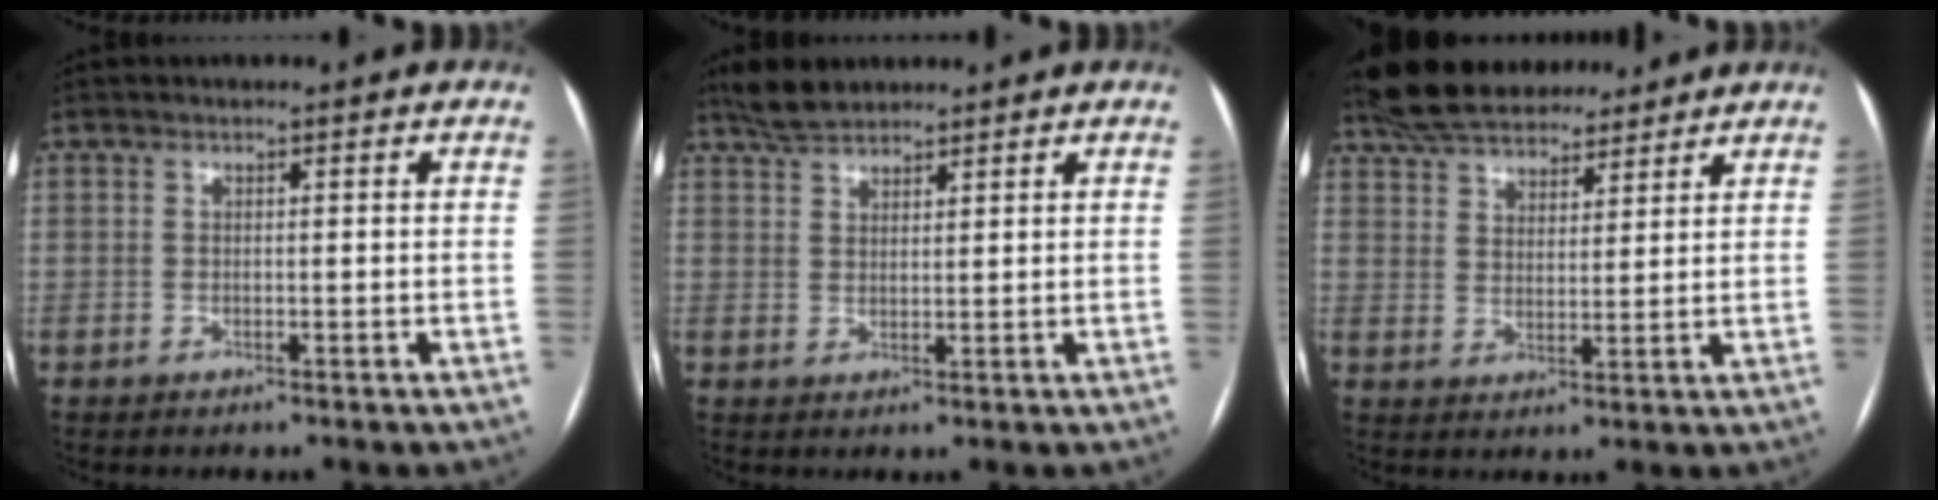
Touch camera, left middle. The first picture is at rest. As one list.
[{"total": 4.2, "force": [3.8, 1.2, 1.3], "torque": [-0.034, 0.014, 0.074]}, {"total": 14.9, "force": [12.9, 4.8, 5.6], "torque": [-0.103, 0.033, 0.209]}]